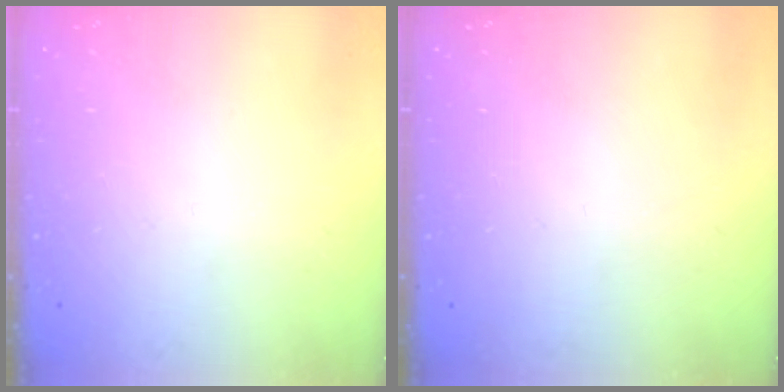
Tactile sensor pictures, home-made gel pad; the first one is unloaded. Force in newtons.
{"total": 0.0}